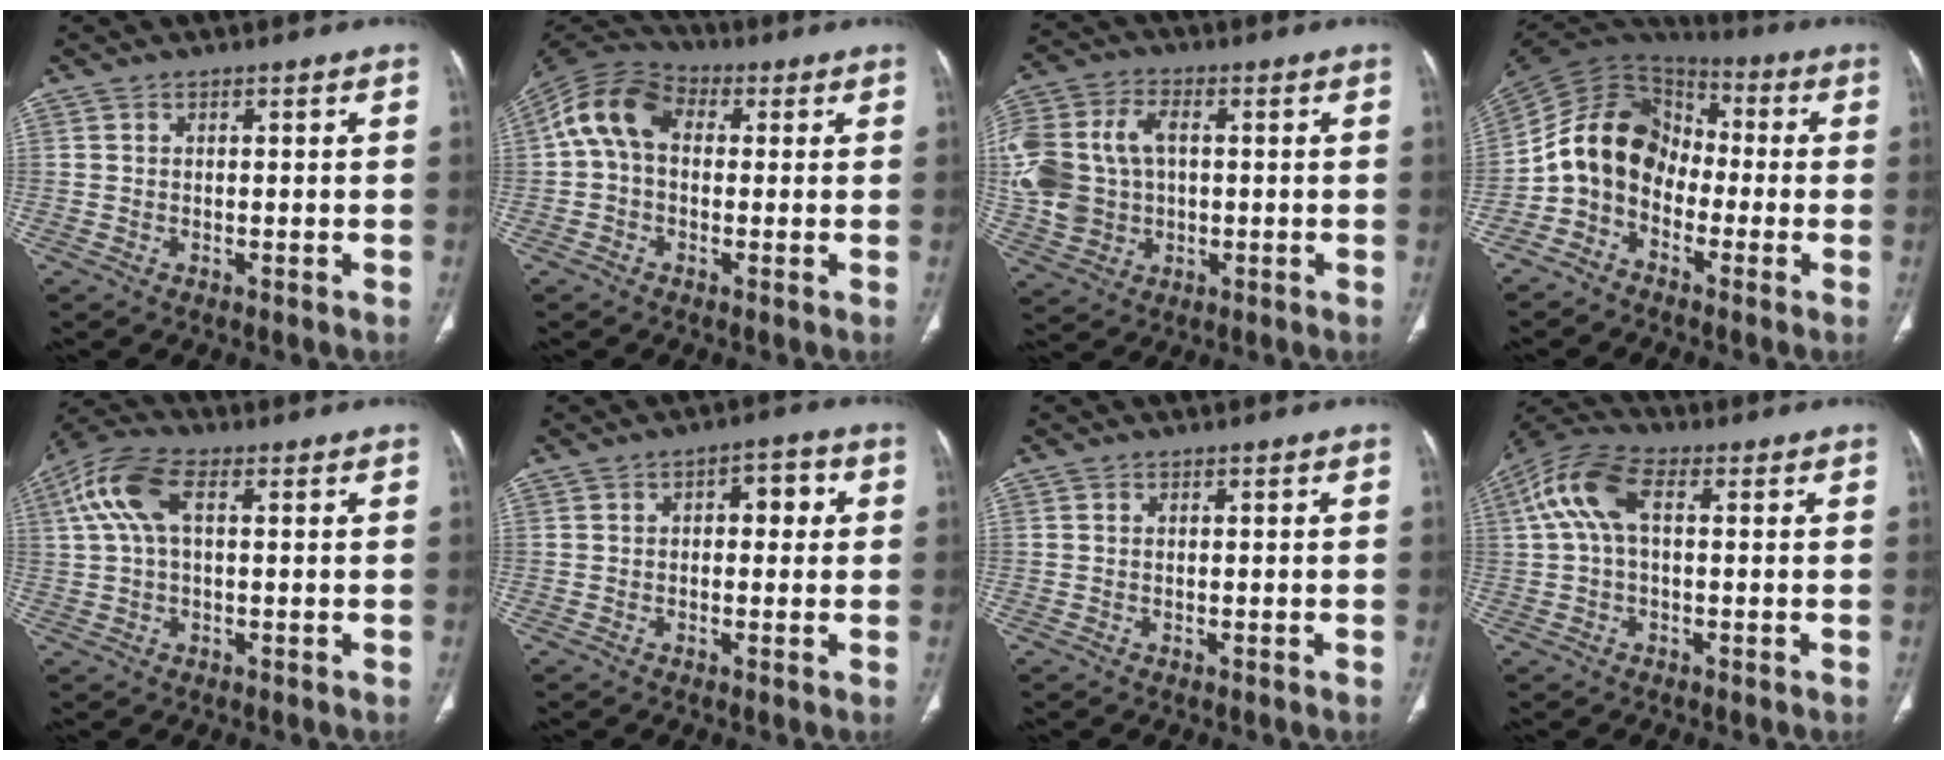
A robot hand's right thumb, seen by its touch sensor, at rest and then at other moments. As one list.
[{"total": 10.7, "force": [1.1, 7.6, 7.4], "torque": [-0.136, 0.033, 0.007]}, {"total": 19.6, "force": [1.5, 14.7, 12.9], "torque": [-0.316, 0.022, 0.041]}, {"total": 13.2, "force": [-3.5, 10.3, 7.5], "torque": [-0.119, 0.068, -0.082]}, {"total": 9.5, "force": [2.6, 4.8, 7.8], "torque": [-0.178, 0.033, 0.045]}, {"total": 4.9, "force": [0.9, 2.7, 3.9], "torque": [-0.027, 0.011, 0.005]}, {"total": 0.0}, {"total": 9.9, "force": [1.8, 5.2, 8.2], "torque": [-0.182, 0.035, 0.028]}]